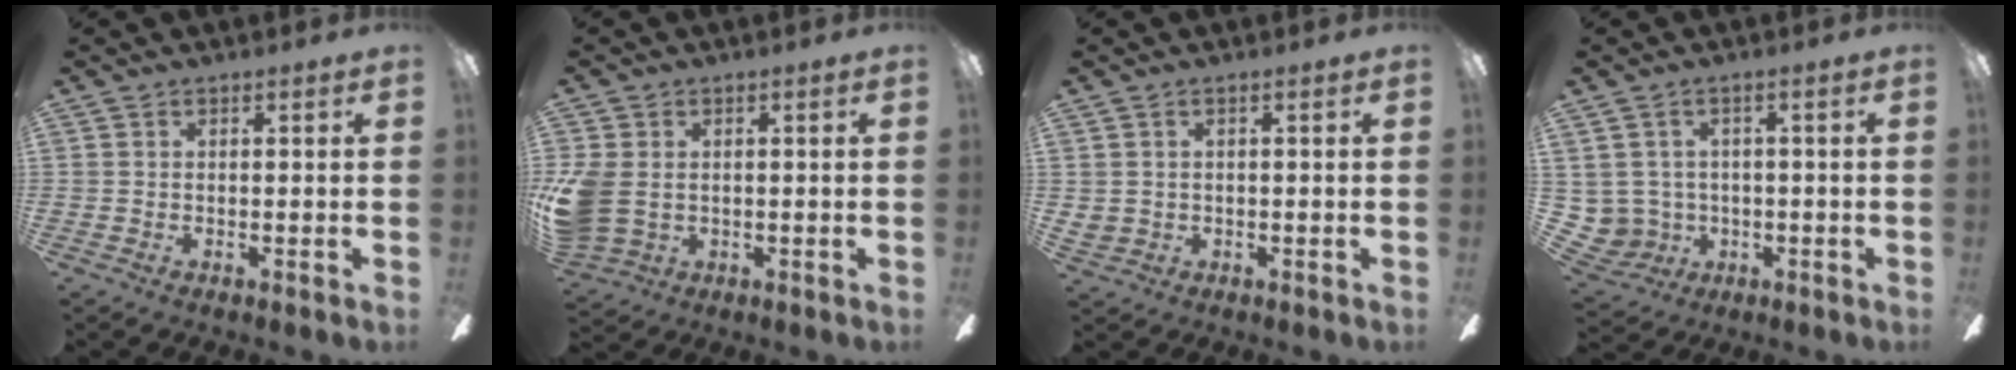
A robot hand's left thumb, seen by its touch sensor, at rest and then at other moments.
{"total": 9.6, "force": [0.1, 7.4, 6.0], "torque": [-0.151, 0.008, 0.007]}
{"total": 1.5, "force": [0.5, 1.4, 0.3], "torque": [-0.007, 0.002, 0.009]}
{"total": 4.6, "force": [0.8, 4.6, 0.0], "torque": [-0.035, -0.008, 0.019]}